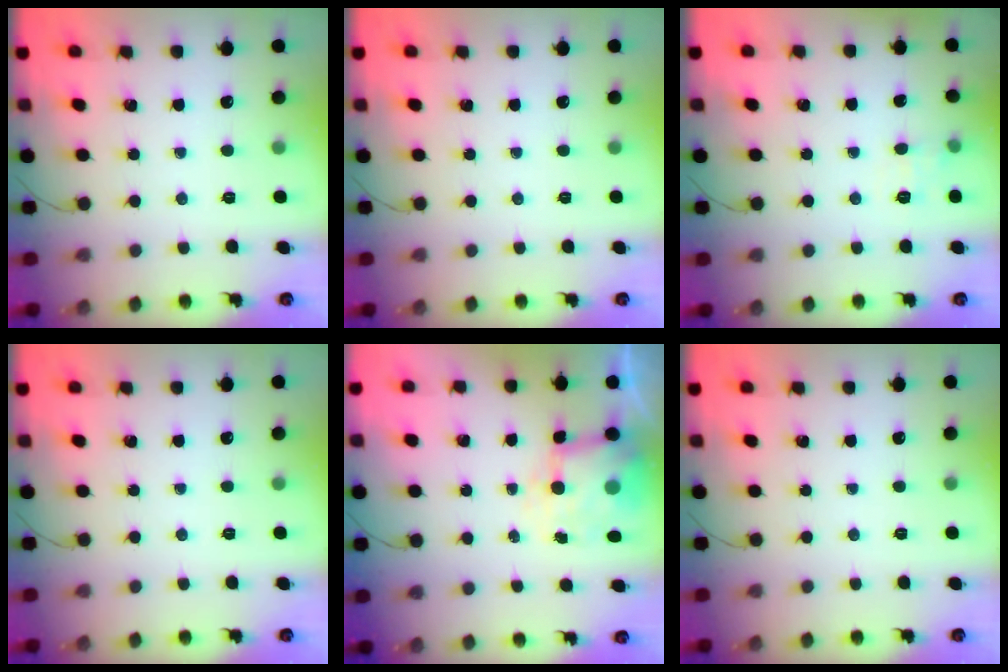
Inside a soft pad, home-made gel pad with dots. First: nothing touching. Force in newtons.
{"total": 0.0}
{"total": 6.5, "press": 6.3, "slide": 1.6}
{"total": 0.0}
{"total": 6.1, "press": 6.1, "slide": 0.3}
{"total": 0.0}